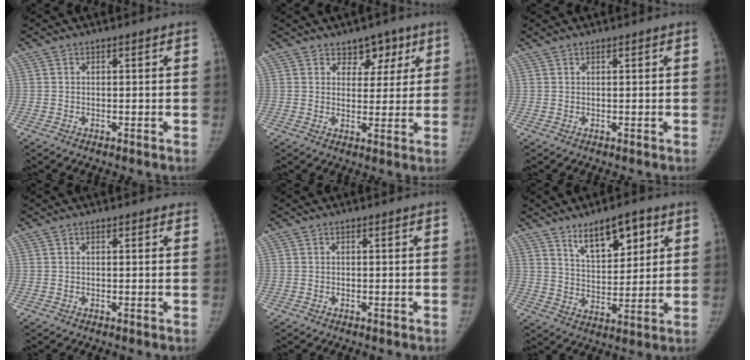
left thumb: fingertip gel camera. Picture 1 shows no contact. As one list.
[{"total": 5.4, "force": [3.4, 3.8, 1.8], "torque": [0.012, -0.017, 0.051]}, {"total": 0.8, "force": [0.7, 0.3, 0.2], "torque": [-0.008, 0.005, 0.015]}, {"total": 0.8, "force": [0.6, 0.4, 0.2], "torque": [0.000, -0.003, 0.006]}, {"total": 0.0}, {"total": 11.0, "force": [6.2, 5.0, 7.6], "torque": [-0.092, -0.038, 0.109]}]